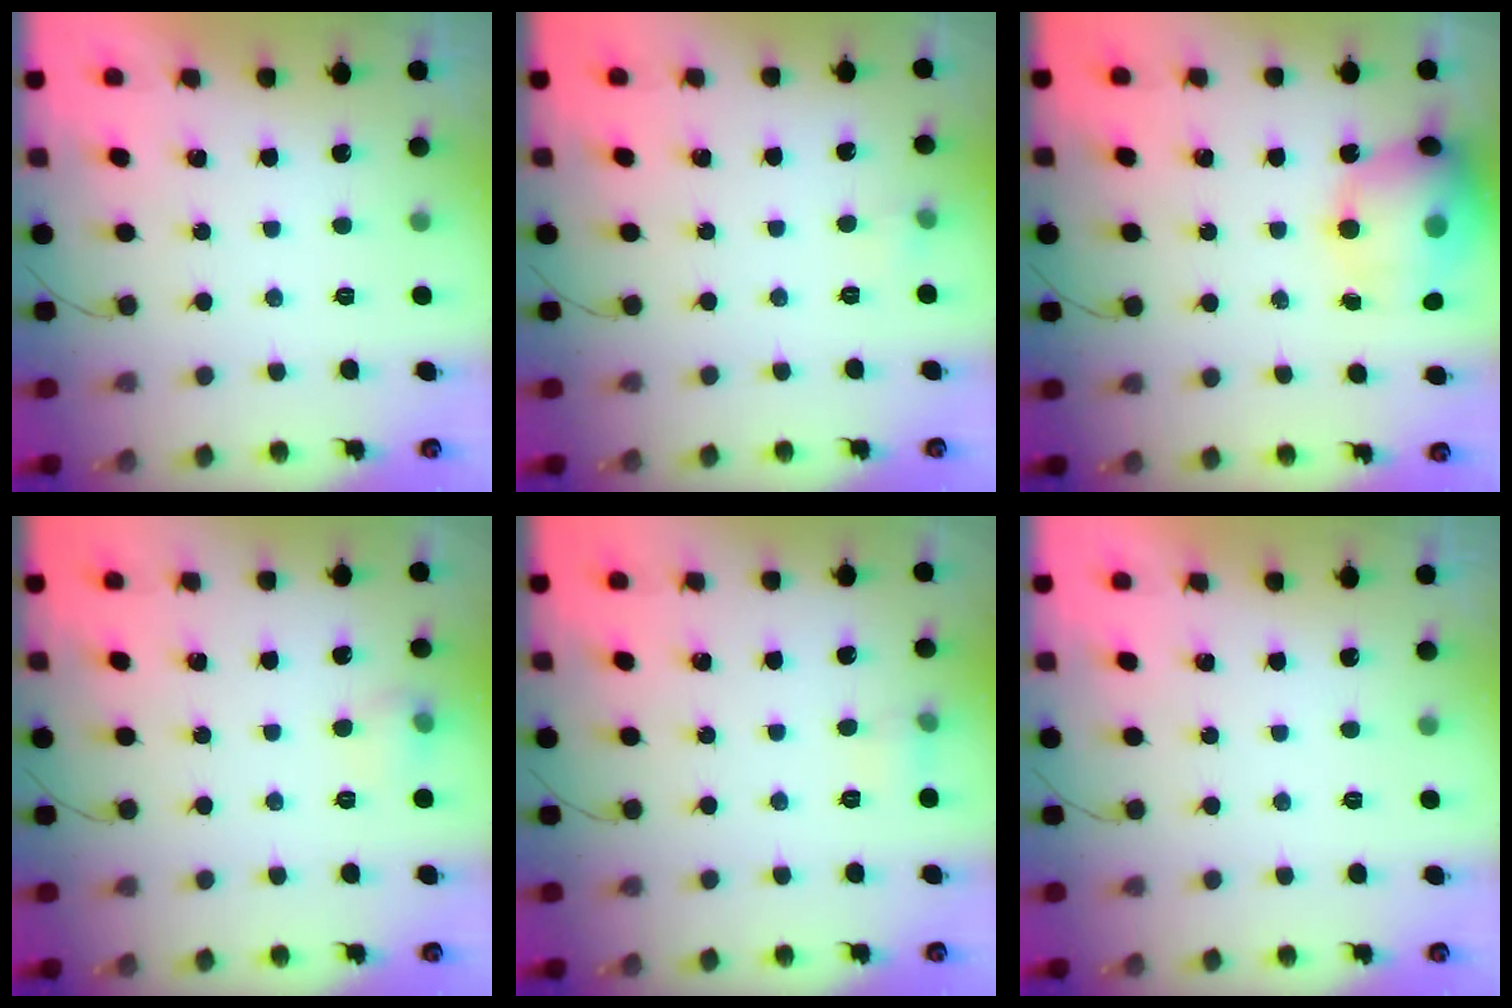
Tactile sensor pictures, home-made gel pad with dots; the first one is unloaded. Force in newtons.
{"total": 3.4, "press": 3.1, "slide": 1.3}
{"total": 17.9, "press": 17.4, "slide": 3.9}
{"total": 6.3, "press": 6.2, "slide": 1.2}
{"total": 4.7, "press": 4.3, "slide": 1.8}
{"total": 0.0}